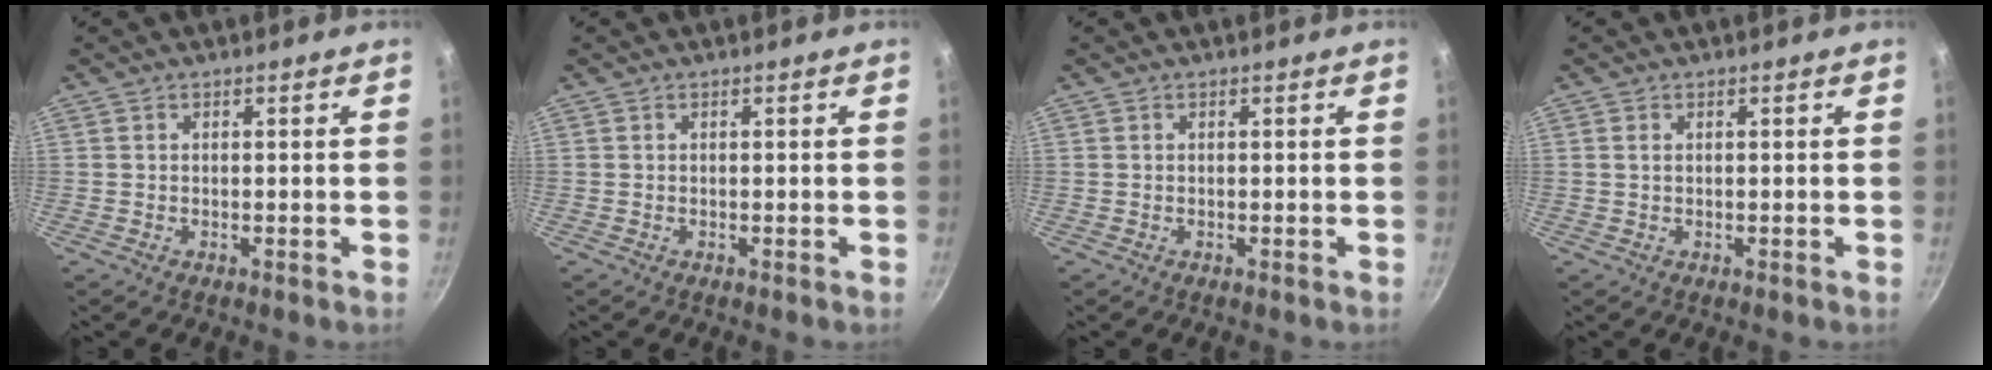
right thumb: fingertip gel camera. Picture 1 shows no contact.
{"total": 0.0}
{"total": 0.0}
{"total": 0.8, "force": [0.2, 0.5, 0.6], "torque": [-0.011, 0.001, 0.003]}